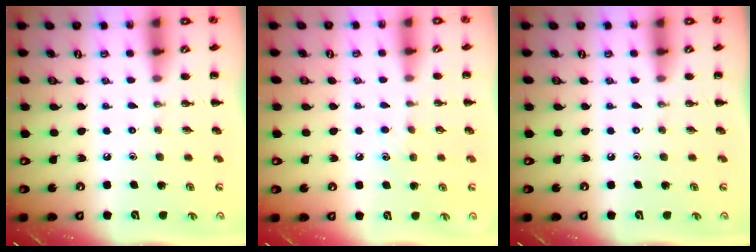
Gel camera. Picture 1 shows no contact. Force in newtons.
{"total": 4.4, "press": 4.2, "slide": 1.5}
{"total": 0.0}